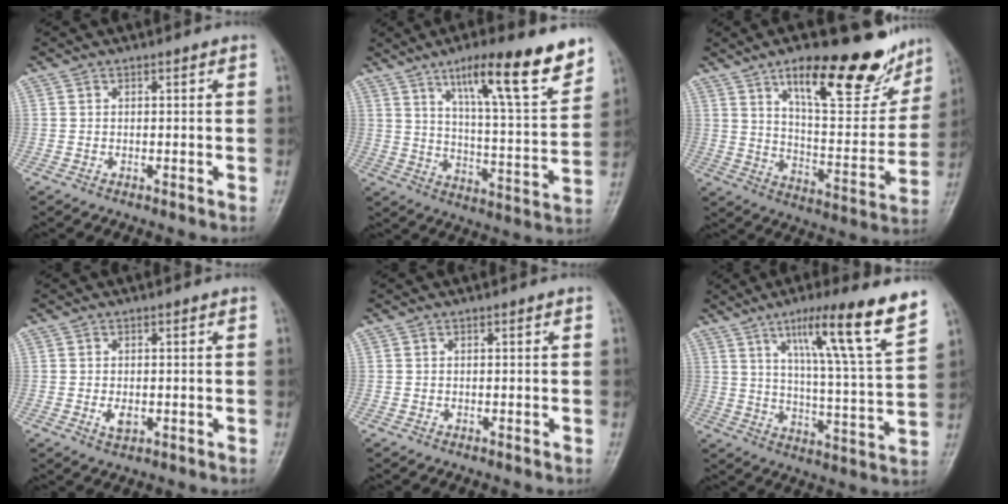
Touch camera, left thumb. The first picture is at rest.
{"total": 18.2, "force": [11.6, 3.2, 13.7], "torque": [-0.182, -0.060, 0.183]}
{"total": 21.7, "force": [14.3, 7.3, 14.5], "torque": [-0.159, -0.072, 0.223]}
{"total": 2.3, "force": [-0.3, 1.4, 1.8], "torque": [-0.031, -0.004, -0.004]}
{"total": 0.0}
{"total": 17.8, "force": [10.5, 0.9, 14.4], "torque": [-0.208, -0.048, 0.162]}